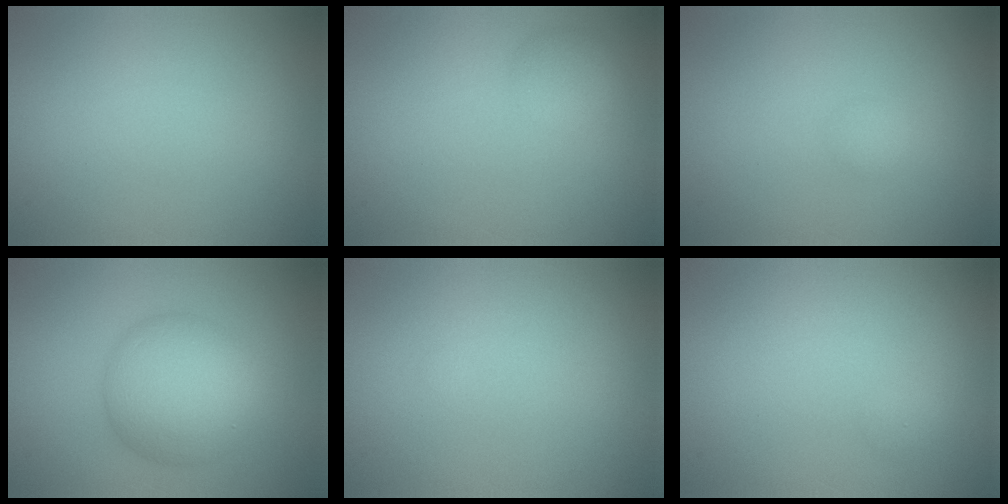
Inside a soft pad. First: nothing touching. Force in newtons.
{"total": 1.5, "press": 1.5, "slide": 0.0}
{"total": 0.7, "press": 0.7, "slide": 0.0}
{"total": 7.0, "press": 7.0, "slide": 0.1}
{"total": 0.0}
{"total": 0.7, "press": 0.7, "slide": 0.1}